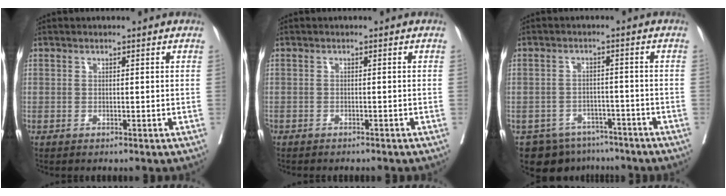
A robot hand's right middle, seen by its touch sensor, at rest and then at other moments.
{"total": 2.9, "force": [-2.5, 1.0, 0.9], "torque": [-0.016, -0.005, -0.033]}
{"total": 7.9, "force": [-6.2, 4.7, 1.2], "torque": [-0.008, 0.010, -0.082]}